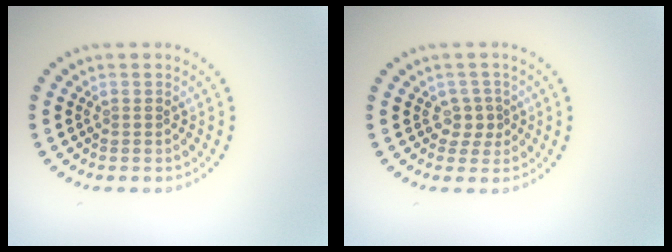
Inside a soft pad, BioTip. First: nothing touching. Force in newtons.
{"total": 1.6, "press": 1.3, "slide": 1.0}